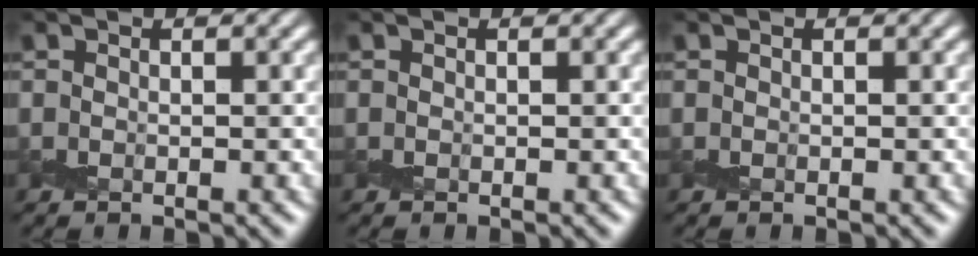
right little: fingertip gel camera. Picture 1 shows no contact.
{"total": 0.0}
{"total": 0.0}